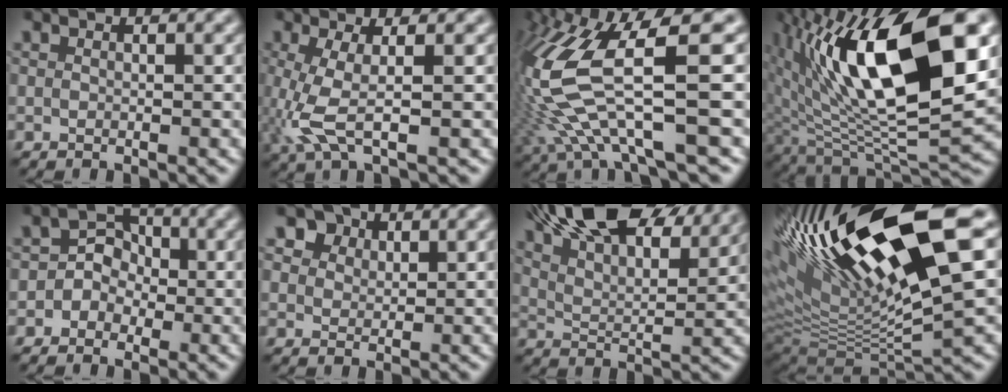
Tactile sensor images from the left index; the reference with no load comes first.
{"total": 3.9, "force": [-0.3, 0.8, 3.8], "torque": [-0.099, -0.007, -0.004]}
{"total": 10.9, "force": [-1.0, 2.7, 10.5], "torque": [-0.234, -0.003, -0.016]}
{"total": 14.9, "force": [3.7, 6.1, 13.1], "torque": [-0.216, -0.008, 0.067]}
{"total": 3.3, "force": [-0.9, 3.0, 1.1], "torque": [0.014, 0.018, -0.034]}
{"total": 4.7, "force": [3.1, 3.0, 1.7], "torque": [-0.050, -0.003, 0.050]}
{"total": 14.0, "force": [10.2, 4.5, 8.4], "torque": [-0.138, 0.033, 0.129]}
{"total": 17.4, "force": [5.0, 3.7, 16.2], "torque": [-0.276, 0.002, 0.088]}